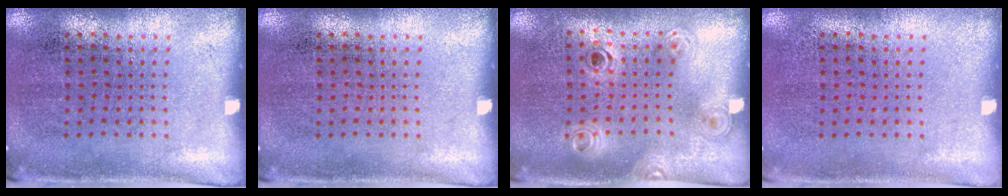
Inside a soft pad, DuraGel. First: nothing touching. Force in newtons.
{"total": 0.0}
{"total": 1.2, "press": 1.0, "slide": 0.6}
{"total": 0.0}